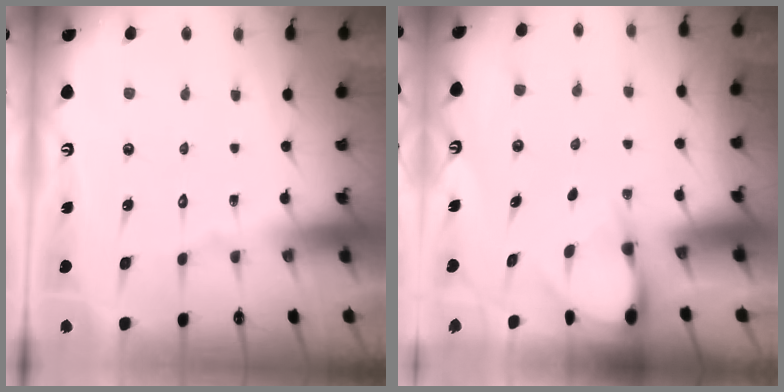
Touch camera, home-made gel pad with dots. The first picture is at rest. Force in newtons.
{"total": 2.9, "press": 2.9, "slide": 0.3}